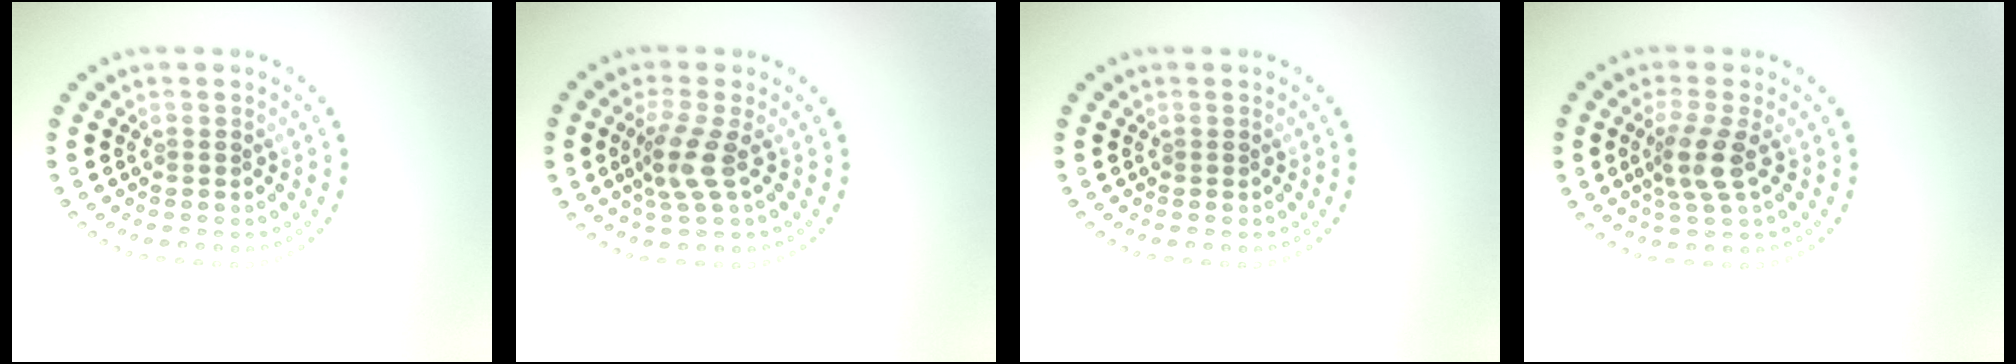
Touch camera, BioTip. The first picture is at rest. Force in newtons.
{"total": 2.8, "press": 2.2, "slide": 1.8}
{"total": 0.0}
{"total": 2.8, "press": 2.3, "slide": 1.7}